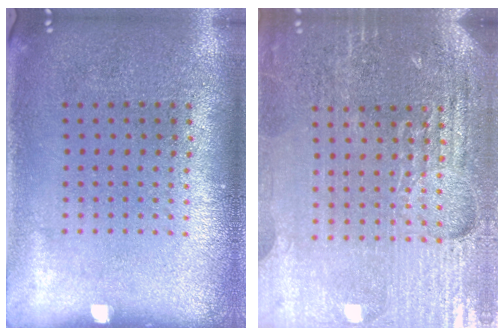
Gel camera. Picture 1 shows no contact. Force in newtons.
{"total": 4.9, "press": 4.6, "slide": 1.8}